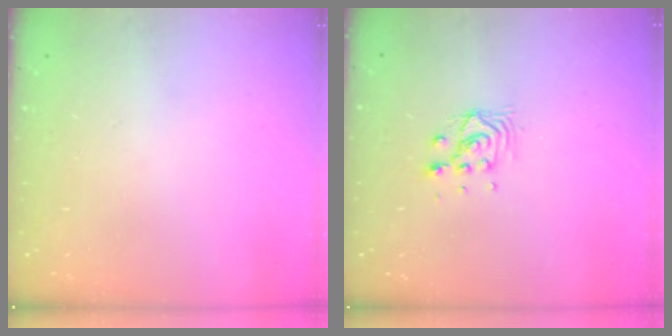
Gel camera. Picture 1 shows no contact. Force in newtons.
{"total": 6.4, "press": 6.4, "slide": 0.2}